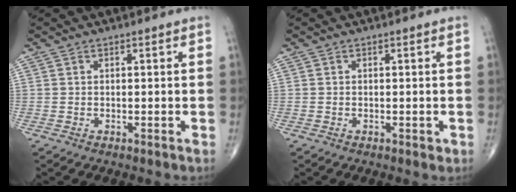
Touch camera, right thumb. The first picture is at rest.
{"total": 0.6, "force": [-0.2, 0.4, 0.5], "torque": [-0.006, -0.001, -0.004]}